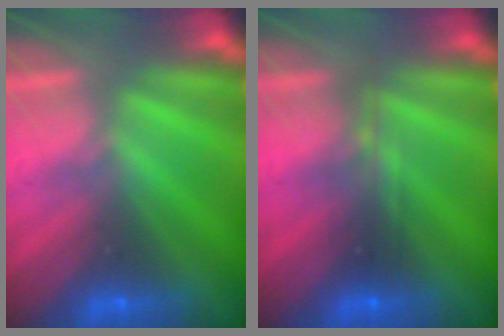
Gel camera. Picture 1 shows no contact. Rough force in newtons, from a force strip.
{"total": 2.3}